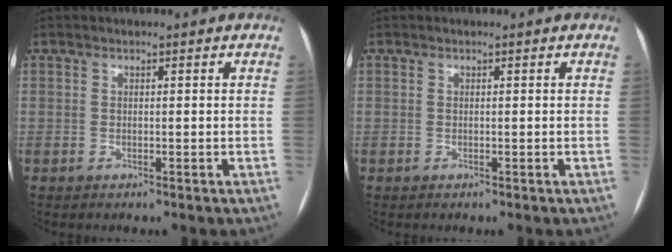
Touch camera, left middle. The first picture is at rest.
{"total": 0.0}